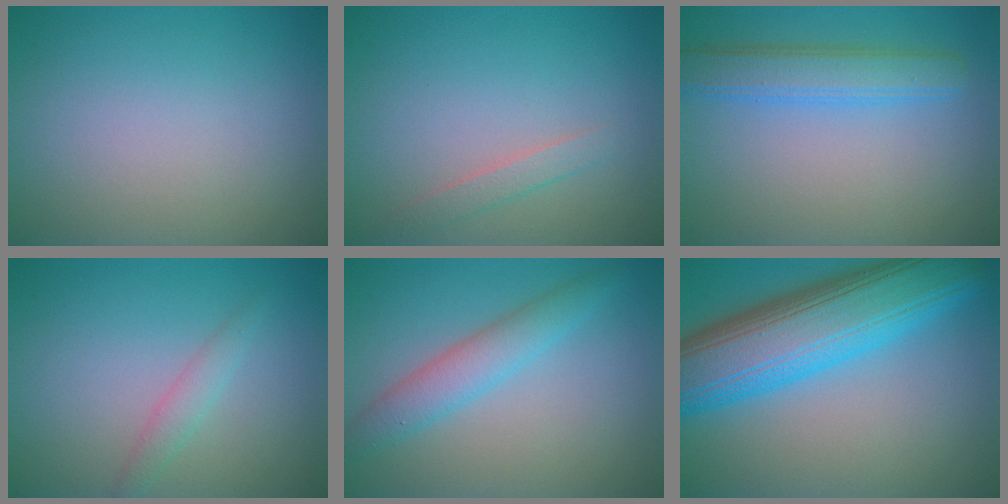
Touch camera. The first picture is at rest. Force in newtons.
{"total": 1.3, "press": 1.3, "slide": 0.1}
{"total": 3.9, "press": 3.9, "slide": 0.2}
{"total": 1.5, "press": 1.5, "slide": 0.1}
{"total": 3.4, "press": 3.4, "slide": 0.2}
{"total": 12.1, "press": 12.1, "slide": 0.3}